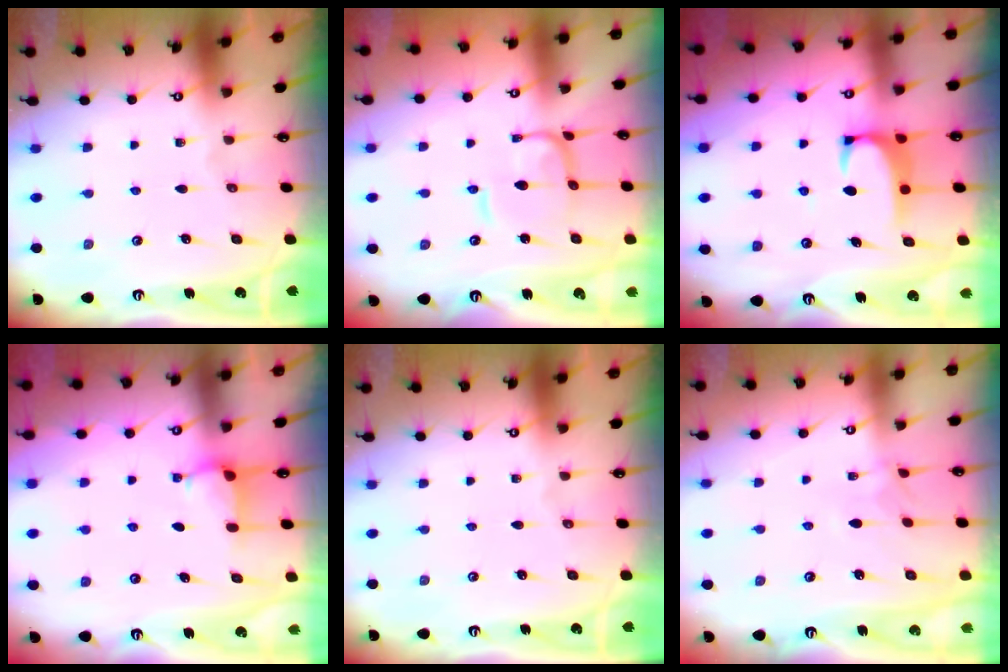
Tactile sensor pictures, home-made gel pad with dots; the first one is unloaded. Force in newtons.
{"total": 2.2, "press": 2.2, "slide": 0.5}
{"total": 1.9, "press": 1.9, "slide": 0.3}
{"total": 3.8, "press": 3.8, "slide": 0.2}
{"total": 0.0}
{"total": 2.1, "press": 2.1, "slide": 0.4}